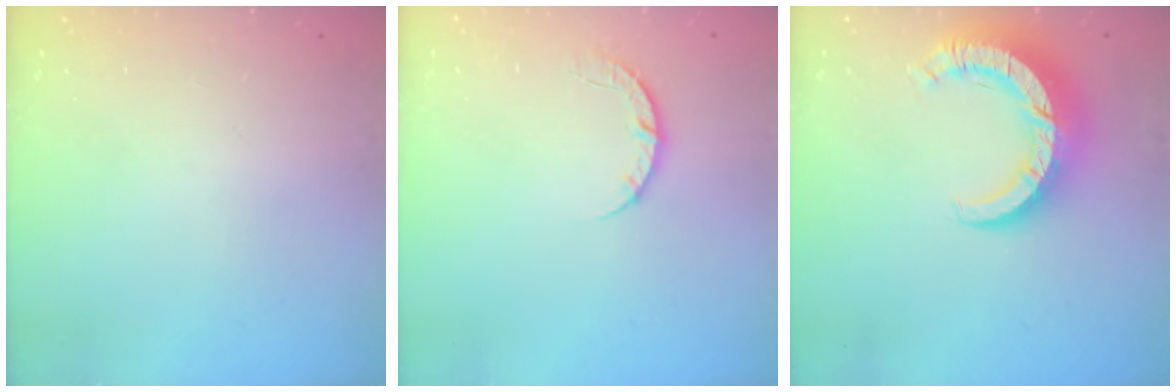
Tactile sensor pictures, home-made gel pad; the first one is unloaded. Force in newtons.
{"total": 5.1, "press": 5.1, "slide": 0.7}
{"total": 11.6, "press": 11.5, "slide": 1.3}